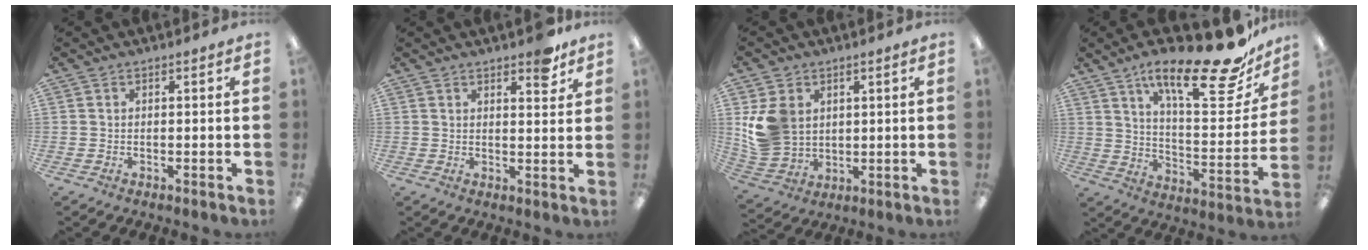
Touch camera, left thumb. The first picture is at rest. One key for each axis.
{"total": 5.1, "fx": 3.8, "fy": 1.9, "fz": 2.8, "tx": -0.023, "ty": -0.021, "tz": 0.061}
{"total": 10.3, "fx": 2.9, "fy": 8.7, "fz": 4.9, "tx": -0.108, "ty": 0.003, "tz": 0.062}
{"total": 22.9, "fx": 16.3, "fy": 6.1, "fz": 14.9, "tx": -0.220, "ty": -0.112, "tz": 0.262}